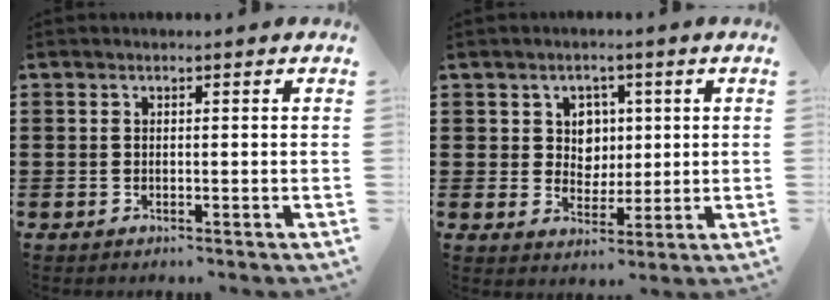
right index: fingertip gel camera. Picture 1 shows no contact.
{"total": 4.5, "force": [1.3, 4.1, 1.4], "torque": [-0.040, 0.010, 0.021]}